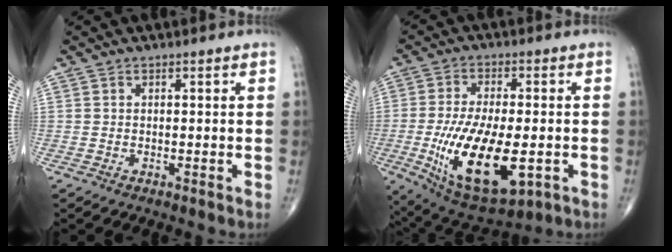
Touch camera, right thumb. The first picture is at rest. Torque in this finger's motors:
{"motor_torque": [1.23, 1.85, 1.06, 0.42, 0.53]}